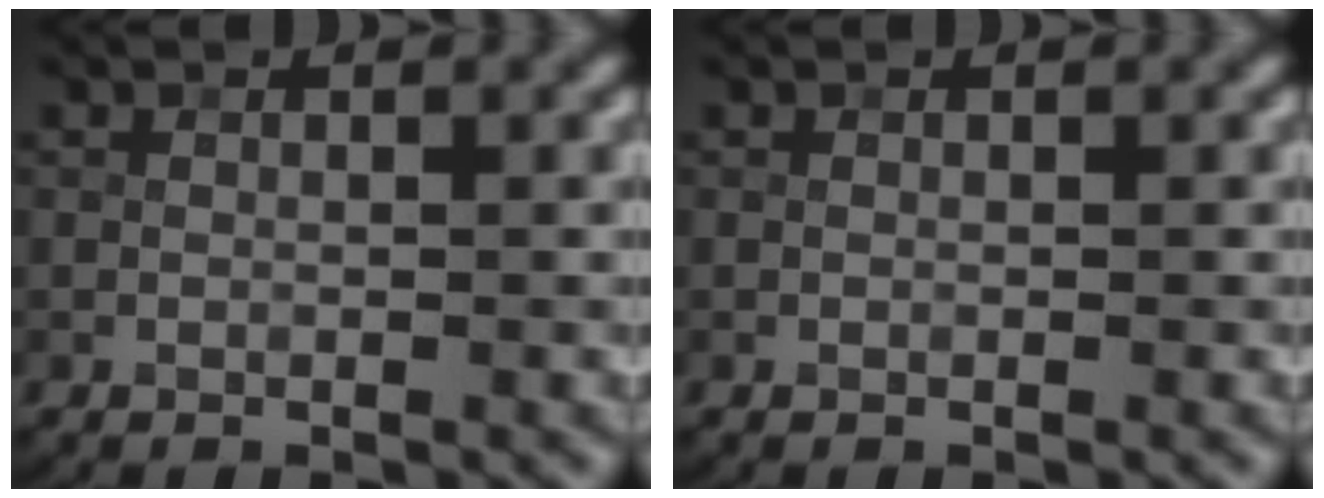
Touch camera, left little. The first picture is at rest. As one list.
[{"total": 0.0}]